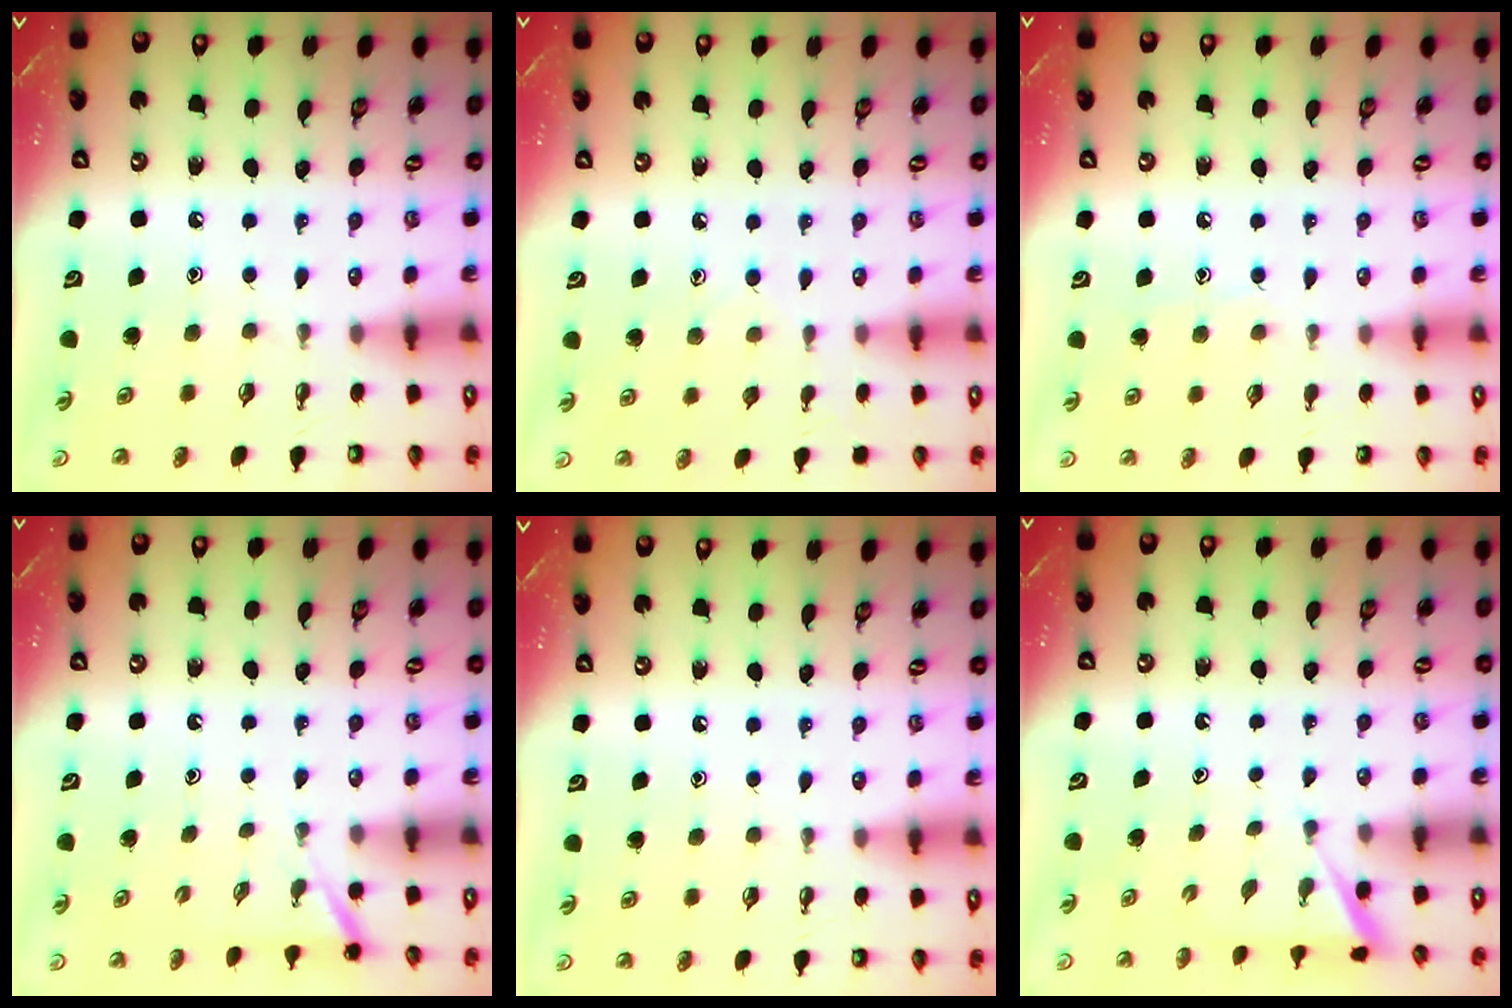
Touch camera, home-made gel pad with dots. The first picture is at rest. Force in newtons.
{"total": 6.5, "press": 6.4, "slide": 0.7}
{"total": 5.1, "press": 5.0, "slide": 0.6}
{"total": 1.5, "press": 1.5, "slide": 0.1}
{"total": 0.0}
{"total": 2.4, "press": 2.4, "slide": 0.3}